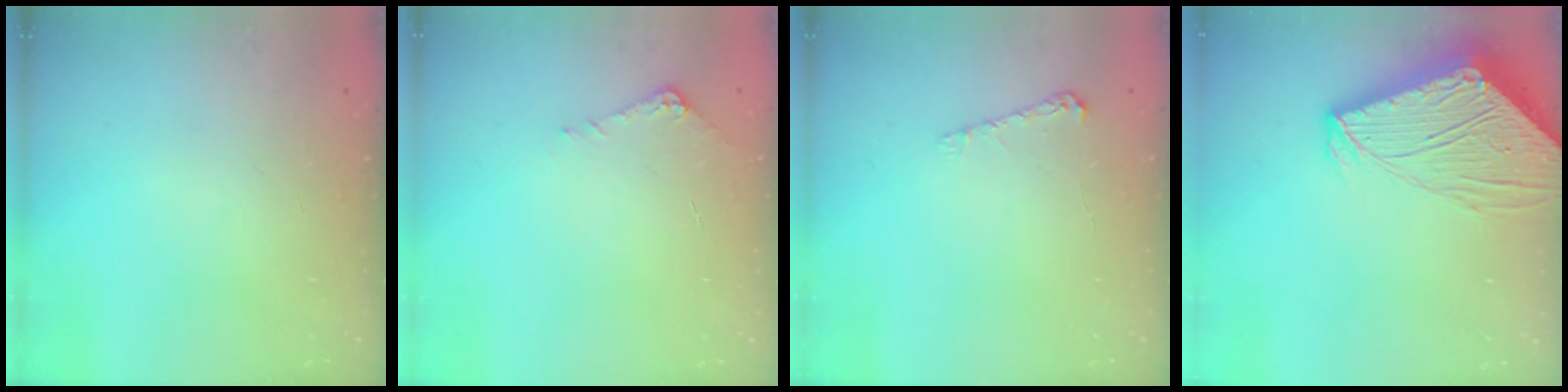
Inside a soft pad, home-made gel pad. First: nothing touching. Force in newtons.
{"total": 5.1, "press": 5.0, "slide": 0.7}
{"total": 4.2, "press": 4.2, "slide": 0.5}
{"total": 13.1, "press": 13.0, "slide": 1.8}